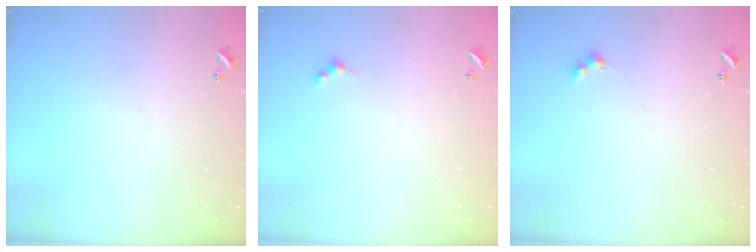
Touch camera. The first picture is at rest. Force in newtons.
{"total": 1.5, "press": 1.4, "slide": 0.3}
{"total": 3.0, "press": 2.9, "slide": 0.5}